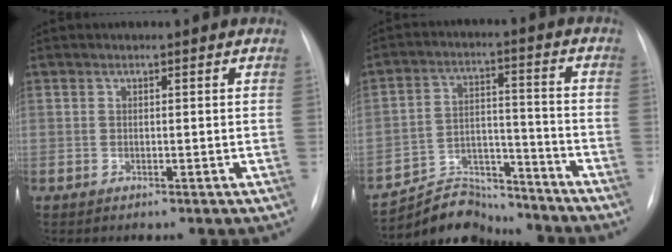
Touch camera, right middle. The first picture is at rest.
{"total": 10.5, "force": [-10.1, 2.6, -0.6], "torque": [0.010, 0.040, -0.172]}